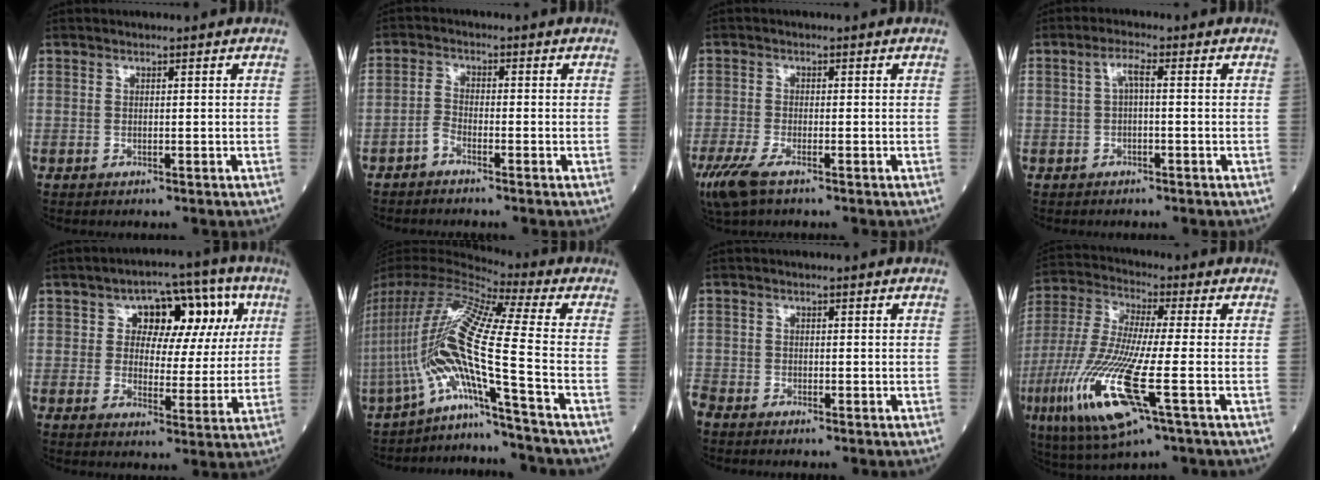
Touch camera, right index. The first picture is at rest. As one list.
[{"total": 2.0, "force": [-1.7, 0.3, 1.0], "torque": [-0.028, -0.002, -0.037]}, {"total": 5.9, "force": [-3.8, 1.5, 4.2], "torque": [-0.094, -0.018, -0.071]}, {"total": 2.4, "force": [0.1, 0.4, 2.4], "torque": [-0.047, 0.010, 0.002]}, {"total": 11.1, "force": [3.4, 6.6, 8.3], "torque": [-0.094, 0.039, 0.047]}, {"total": 18.7, "force": [-7.5, -1.9, 17.0], "torque": [-0.360, 0.018, -0.141]}, {"total": 2.4, "force": [-2.2, 0.7, 0.4], "torque": [-0.011, -0.005, -0.043]}, {"total": 17.1, "force": [-5.7, 2.0, 16.0], "torque": [-0.357, -0.031, -0.108]}]